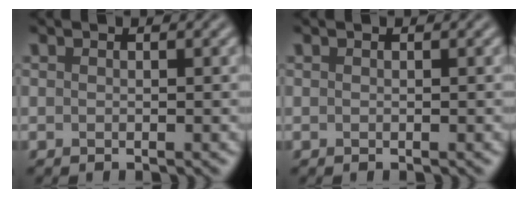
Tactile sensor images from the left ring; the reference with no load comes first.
{"total": 0.0}